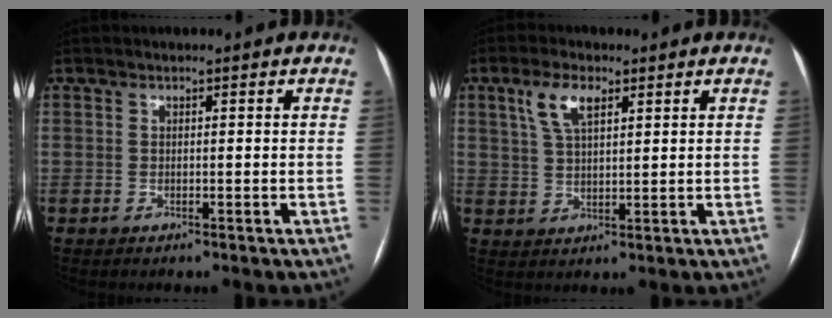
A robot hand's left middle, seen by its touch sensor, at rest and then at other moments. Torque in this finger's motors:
{"motor_torque": [0.76, -0.75, 0.41, 0.07]}